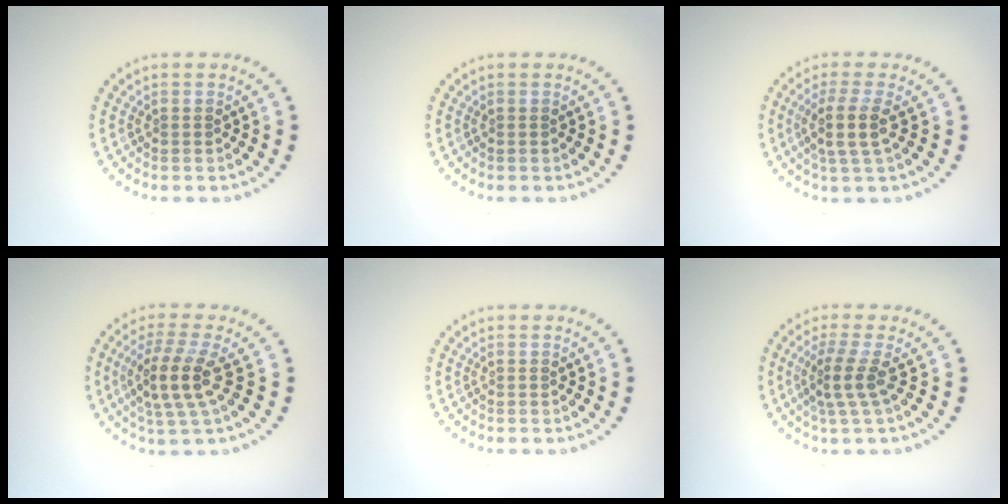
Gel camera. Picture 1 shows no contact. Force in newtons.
{"total": 0.0}
{"total": 2.8, "press": 2.2, "slide": 1.8}
{"total": 4.0, "press": 3.4, "slide": 2.1}
{"total": 0.0}
{"total": 2.8, "press": 2.0, "slide": 2.0}